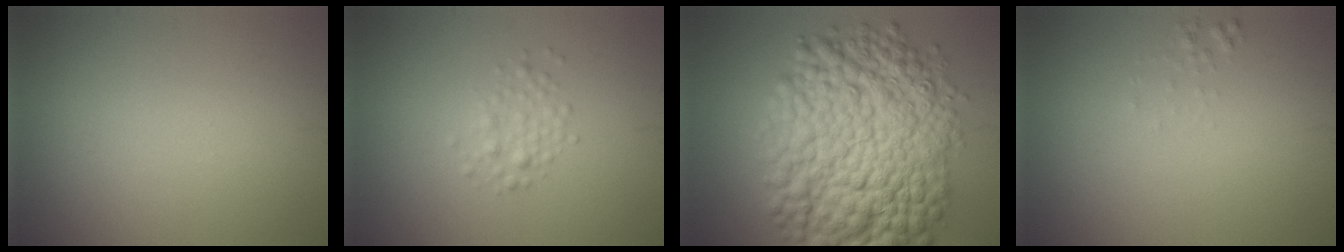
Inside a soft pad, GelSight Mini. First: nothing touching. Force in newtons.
{"total": 1.6, "press": 1.6, "slide": 0.0}
{"total": 14.9, "press": 14.9, "slide": 0.3}
{"total": 0.5, "press": 0.5, "slide": 0.0}